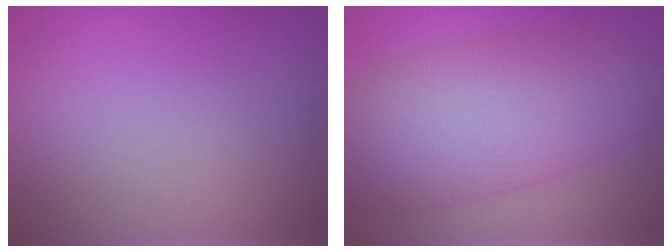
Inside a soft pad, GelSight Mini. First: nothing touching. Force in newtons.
{"total": 10.1, "press": 10.1, "slide": 0.2}